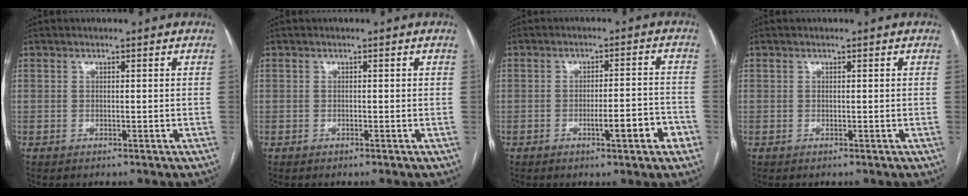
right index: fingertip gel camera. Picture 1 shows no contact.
{"total": 0.0}
{"total": 6.5, "force": [-2.9, 0.8, 5.8], "torque": [-0.080, 0.009, -0.038]}
{"total": 0.0}